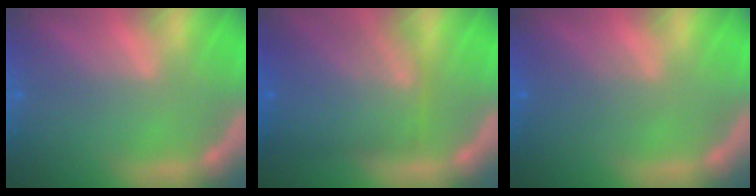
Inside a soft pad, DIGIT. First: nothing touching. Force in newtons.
{"total": 8.6}
{"total": 2.5}